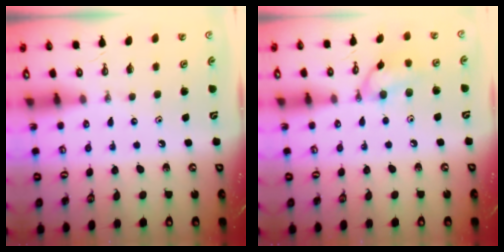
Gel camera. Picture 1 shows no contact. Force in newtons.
{"total": 10.6, "press": 8.6, "slide": 6.3}